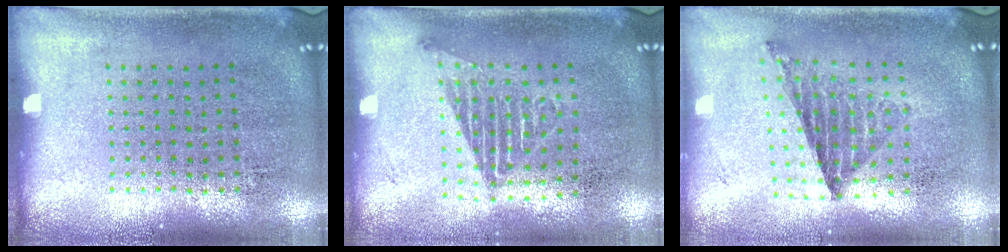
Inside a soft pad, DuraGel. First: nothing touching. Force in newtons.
{"total": 1.2, "press": 1.0, "slide": 0.6}
{"total": 0.9, "press": 0.9, "slide": 0.1}